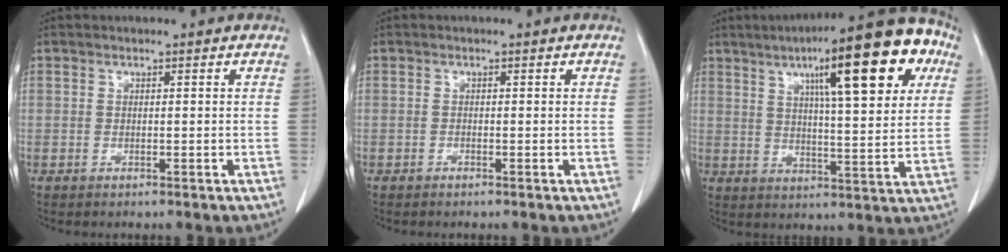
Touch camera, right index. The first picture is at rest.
{"total": 0.0}
{"total": 20.0, "force": [9.0, 3.2, 17.5], "torque": [-0.246, 0.027, 0.125]}